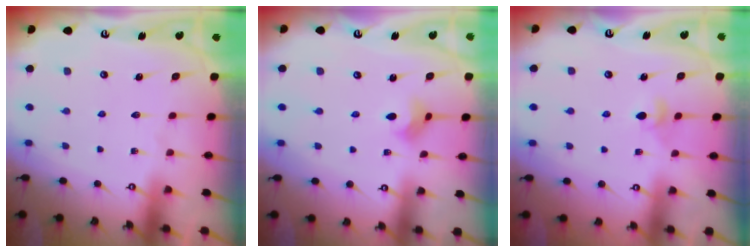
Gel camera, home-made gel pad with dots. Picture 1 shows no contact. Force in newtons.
{"total": 3.6, "press": 3.6, "slide": 0.4}
{"total": 4.1, "press": 4.0, "slide": 0.9}